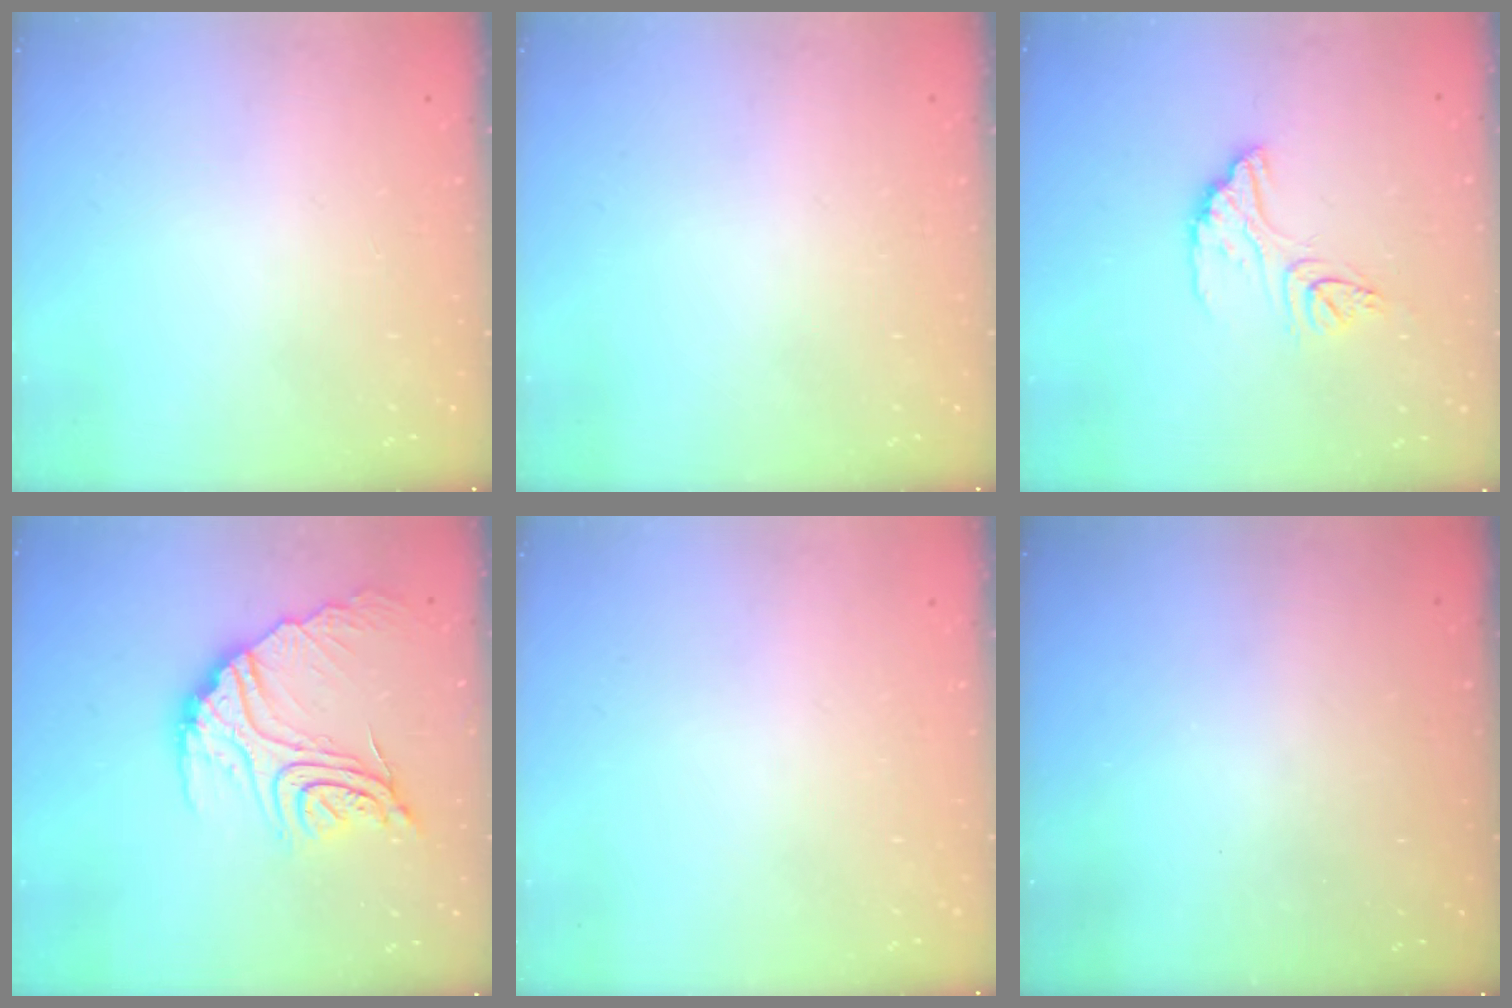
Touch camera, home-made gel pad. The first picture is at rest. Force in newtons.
{"total": 0.0}
{"total": 12.5, "press": 12.4, "slide": 1.0}
{"total": 18.9, "press": 18.8, "slide": 1.5}
{"total": 0.0}
{"total": 3.0, "press": 3.0, "slide": 0.1}